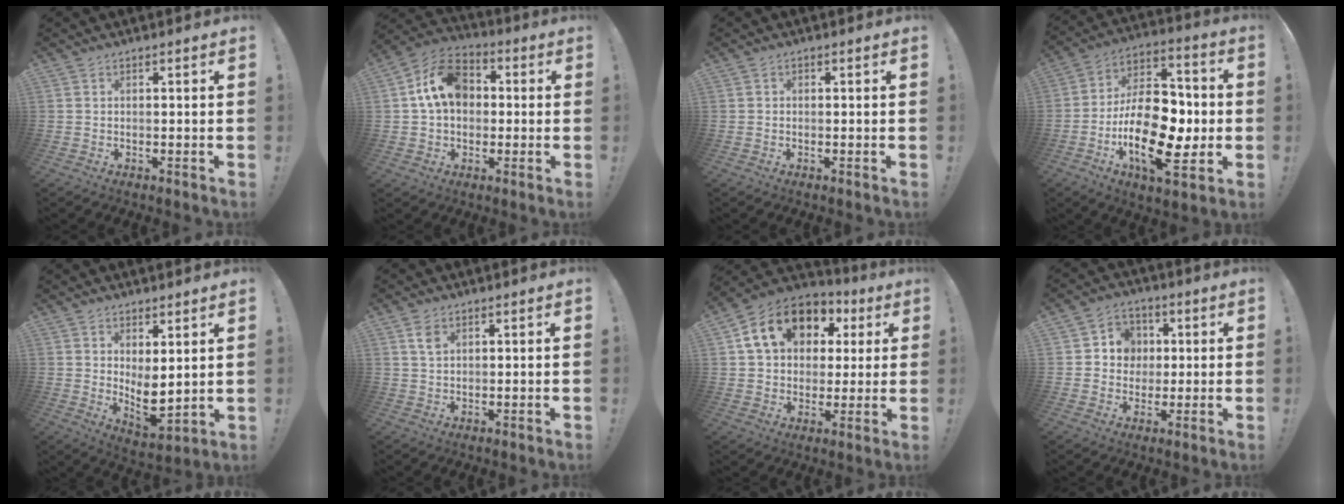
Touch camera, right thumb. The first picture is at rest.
{"total": 14.0, "force": [2.9, 10.4, 8.9], "torque": [-0.148, 0.013, 0.061]}
{"total": 0.6, "force": [-0.4, 0.4, 0.2], "torque": [-0.006, 0.003, -0.006]}
{"total": 25.2, "force": [-5.2, 13.7, 20.5], "torque": [-0.366, 0.029, -0.075]}
{"total": 6.7, "force": [2.5, 3.0, 5.4], "torque": [-0.054, -0.046, 0.052]}
{"total": 3.6, "force": [1.9, 1.9, 2.3], "torque": [-0.035, -0.007, 0.032]}
{"total": 17.4, "force": [6.8, 12.8, 9.6], "torque": [-0.155, -0.009, 0.135]}
{"total": 8.1, "force": [0.6, 7.8, 2.1], "torque": [-0.028, 0.003, 0.017]}